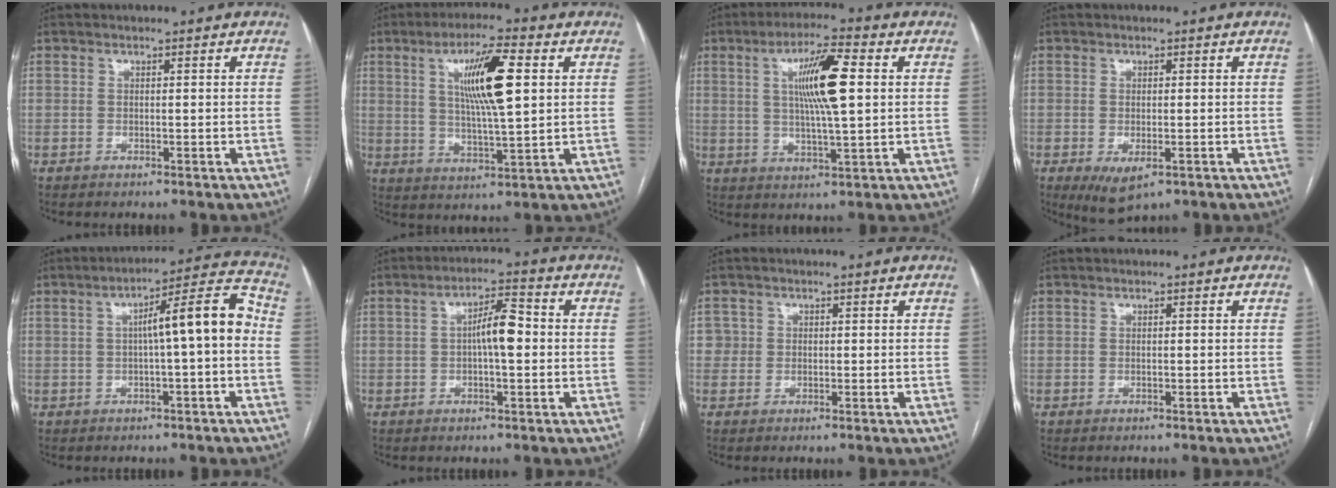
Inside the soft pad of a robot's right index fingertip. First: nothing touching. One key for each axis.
{"total": 11.4, "fx": 3.2, "fy": 1.2, "fz": 10.9, "tx": -0.192, "ty": 0.005, "tz": 0.055}
{"total": 10.6, "fx": 2.3, "fy": 1.1, "fz": 10.3, "tx": -0.182, "ty": 0.007, "tz": 0.037}
{"total": 4.8, "fx": -2.1, "fy": 2.2, "fz": 3.8, "tx": -0.060, "ty": -0.012, "tz": -0.023}
{"total": 9.9, "fx": -0.1, "fy": 0.8, "fz": 9.8, "tx": -0.139, "ty": 0.034, "tz": -0.005}
{"total": 5.9, "fx": 0.1, "fy": 1.3, "fz": 5.7, "tx": -0.099, "ty": 0.015, "tz": -0.003}
{"total": 2.1, "fx": 0.3, "fy": 2.1, "fz": -0.1, "tx": 0.018, "ty": 0.008, "tz": 0.001}
{"total": 0.0}